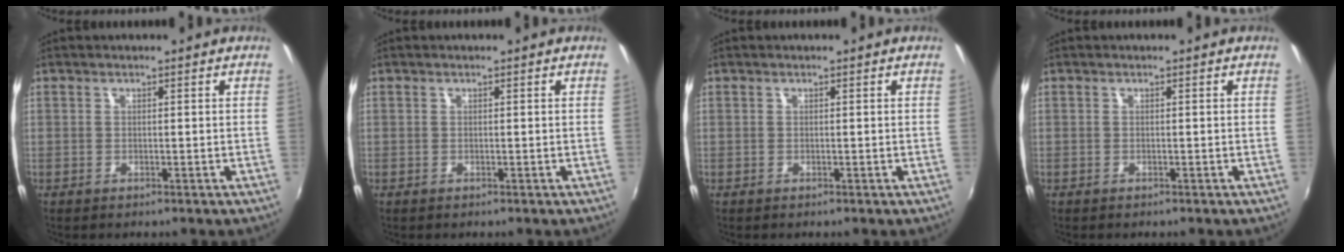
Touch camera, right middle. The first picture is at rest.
{"total": 0.0}
{"total": 0.0}
{"total": 0.0}